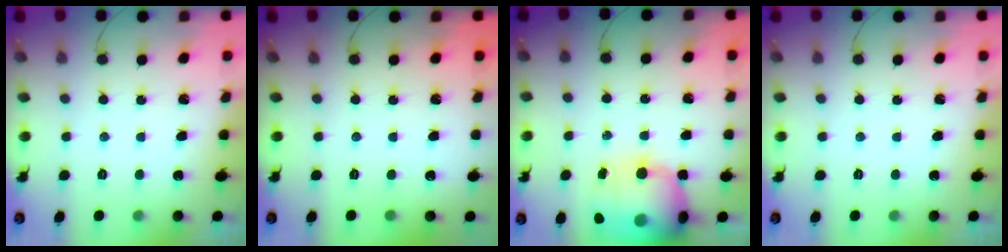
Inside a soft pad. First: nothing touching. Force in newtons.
{"total": 0.0}
{"total": 21.0, "press": 20.7, "slide": 3.6}
{"total": 0.0}